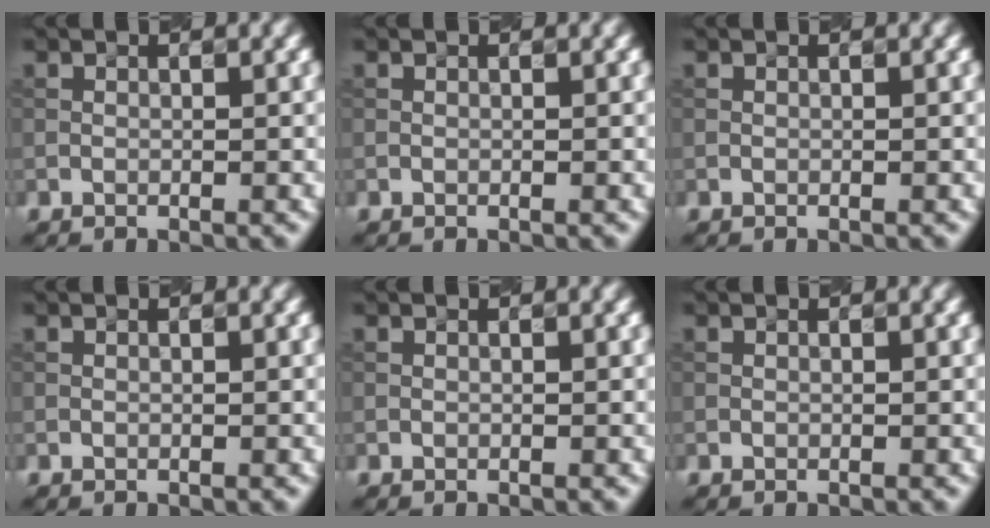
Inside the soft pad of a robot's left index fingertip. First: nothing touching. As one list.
[{"total": 0.0}, {"total": 0.0}, {"total": 0.0}, {"total": 0.0}, {"total": 0.0}]